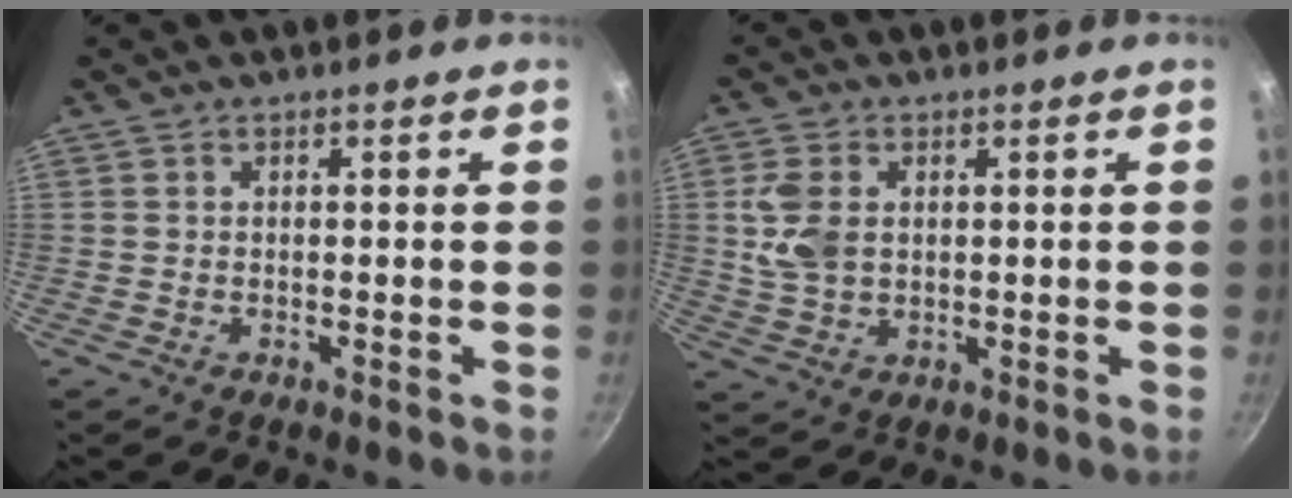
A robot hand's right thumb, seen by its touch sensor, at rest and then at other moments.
{"total": 7.1, "force": [1.2, 4.9, 5.0], "torque": [-0.098, -0.002, 0.026]}